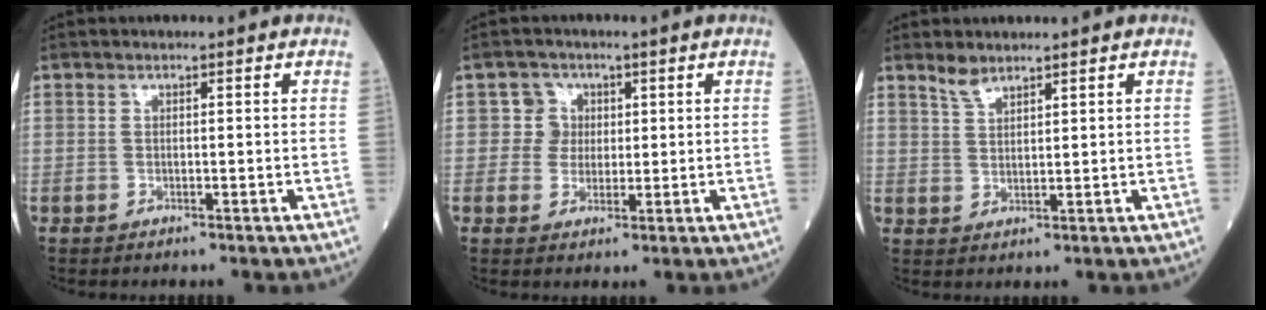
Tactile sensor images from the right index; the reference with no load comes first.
{"total": 3.4, "force": [0.8, 3.3, 0.0], "torque": [0.010, 0.005, 0.008]}
{"total": 2.5, "force": [2.3, 0.5, 0.9], "torque": [-0.019, 0.001, 0.048]}